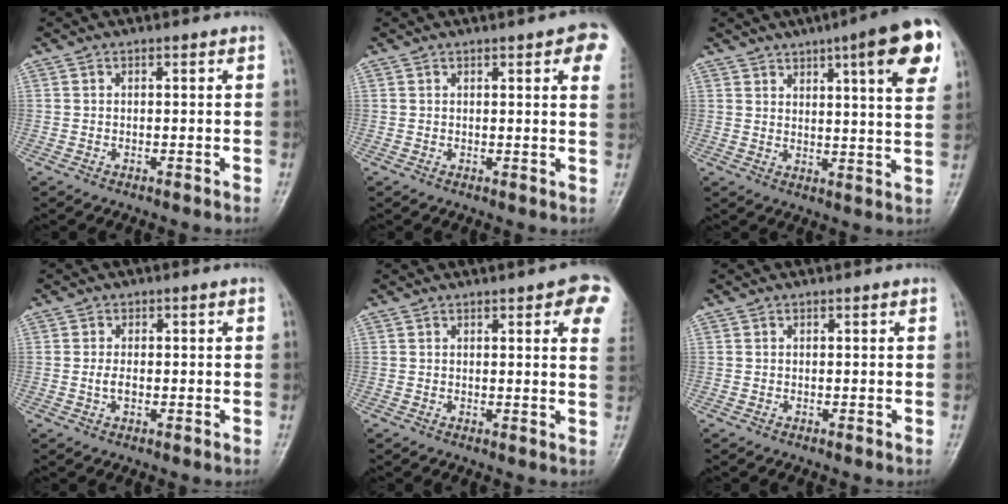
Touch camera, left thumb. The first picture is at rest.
{"total": 8.0, "force": [3.7, 1.9, 6.8], "torque": [-0.059, -0.003, 0.035]}
{"total": 15.1, "force": [7.6, 3.8, 12.5], "torque": [-0.141, -0.023, 0.098]}
{"total": 2.2, "force": [-0.3, 1.4, 1.6], "torque": [-0.027, 0.009, -0.006]}
{"total": 9.2, "force": [4.1, 2.4, 7.9], "torque": [-0.068, -0.006, 0.040]}
{"total": 0.0}